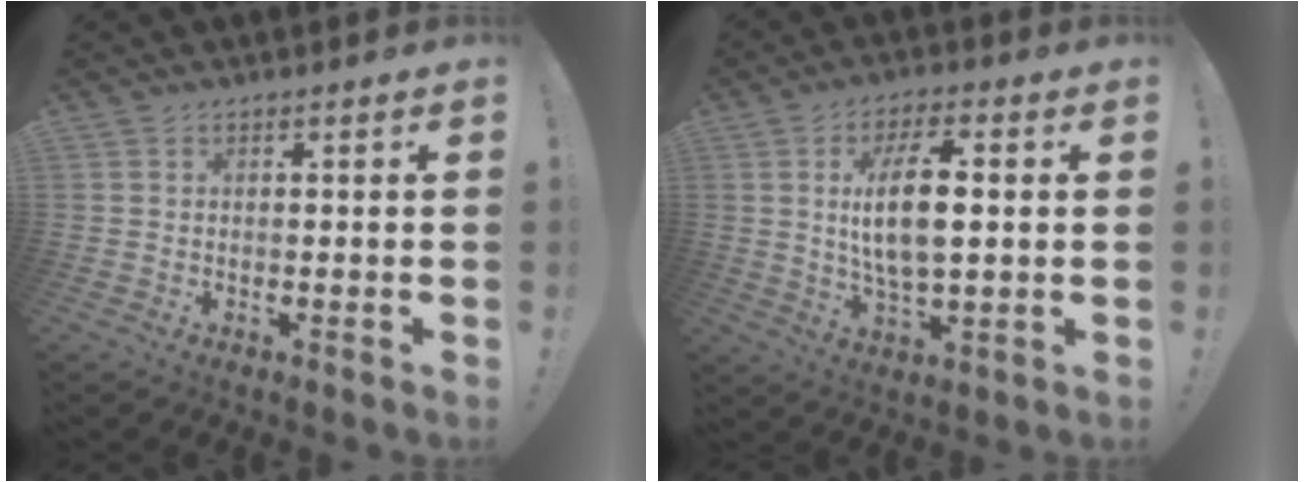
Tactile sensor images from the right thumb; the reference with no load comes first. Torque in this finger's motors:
{"motor_torque": [-0.32, 0.96, 0.81, 0.70, 0.10]}